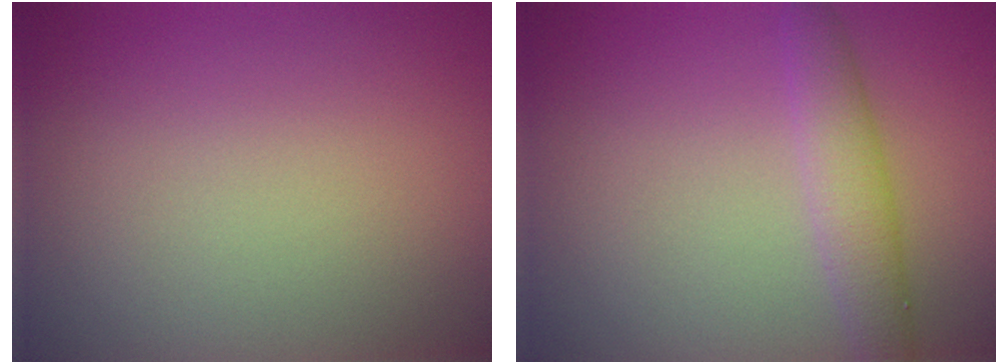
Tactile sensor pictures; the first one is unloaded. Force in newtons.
{"total": 2.9, "press": 2.9, "slide": 0.1}